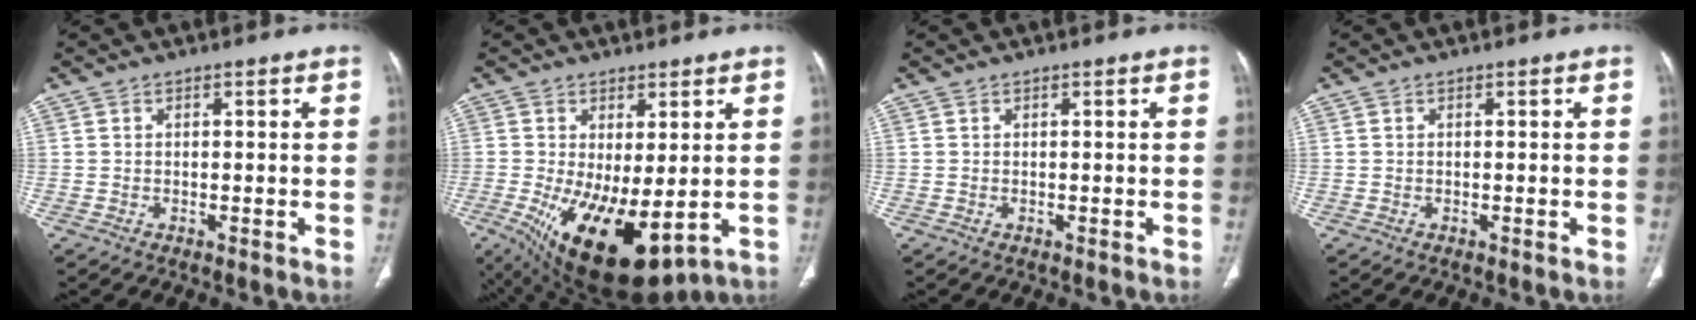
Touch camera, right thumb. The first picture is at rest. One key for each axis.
{"total": 15.2, "fx": -2.8, "fy": 6.7, "fz": 13.4, "tx": -0.232, "ty": -0.026, "tz": -0.016}
{"total": 0.0}
{"total": 0.0}